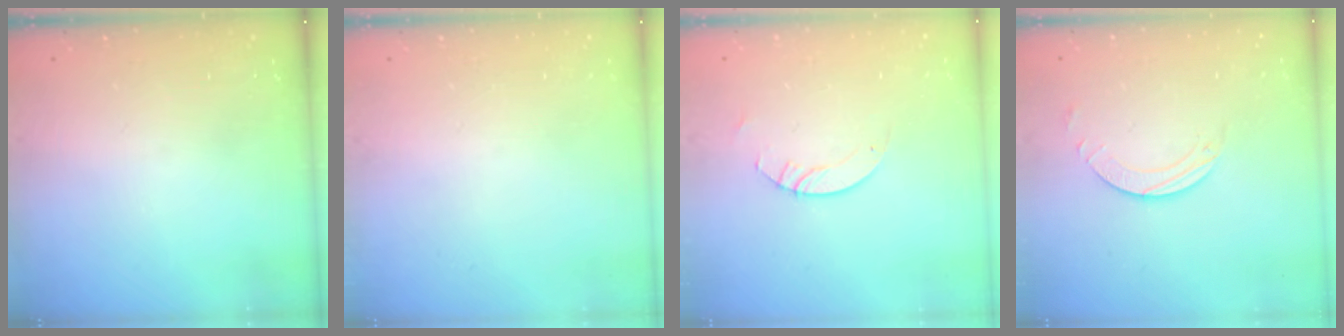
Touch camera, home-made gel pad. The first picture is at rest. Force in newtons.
{"total": 0.0}
{"total": 3.0, "press": 3.0, "slide": 0.3}
{"total": 2.5, "press": 2.5, "slide": 0.2}